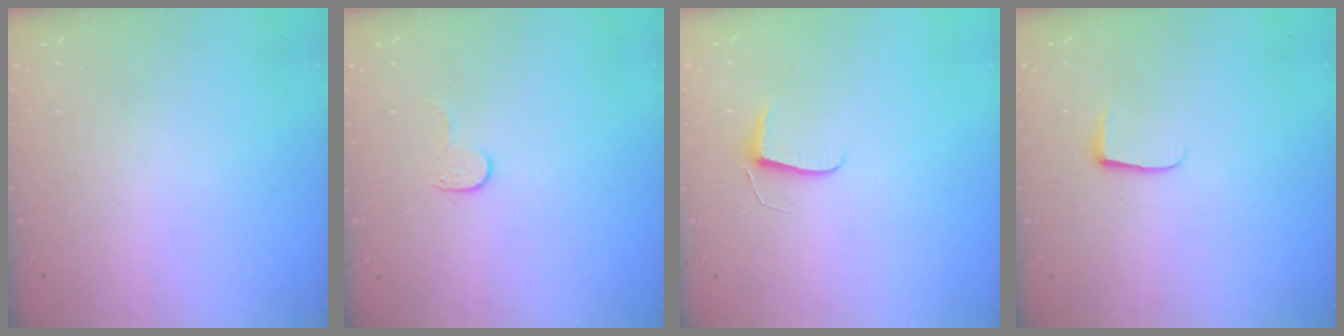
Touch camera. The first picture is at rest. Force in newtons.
{"total": 3.9, "press": 3.9, "slide": 0.4}
{"total": 5.9, "press": 5.8, "slide": 0.6}
{"total": 5.4, "press": 5.3, "slide": 0.5}